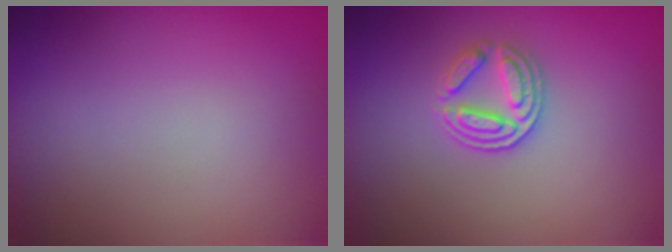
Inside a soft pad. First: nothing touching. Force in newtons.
{"total": 3.0, "press": 2.7, "slide": 1.2}